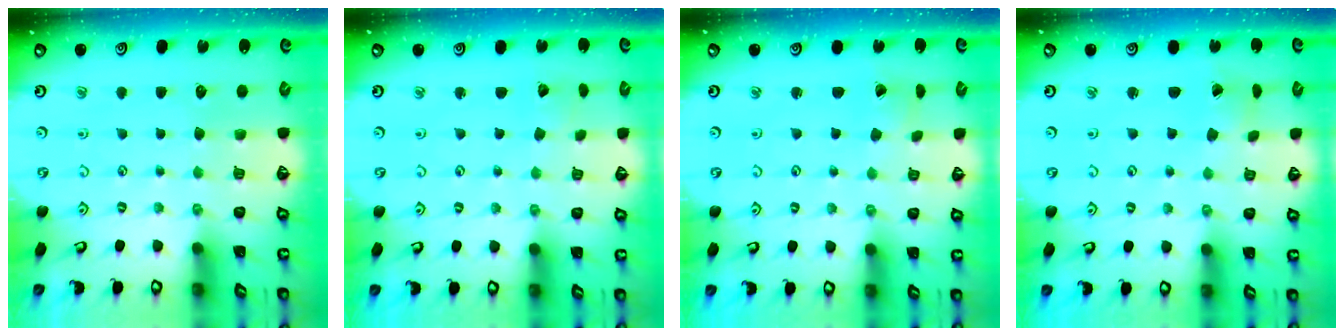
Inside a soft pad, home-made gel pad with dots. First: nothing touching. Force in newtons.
{"total": 1.4, "press": 1.4, "slide": 0.1}
{"total": 2.8, "press": 2.8, "slide": 0.2}
{"total": 1.5, "press": 1.5, "slide": 0.1}